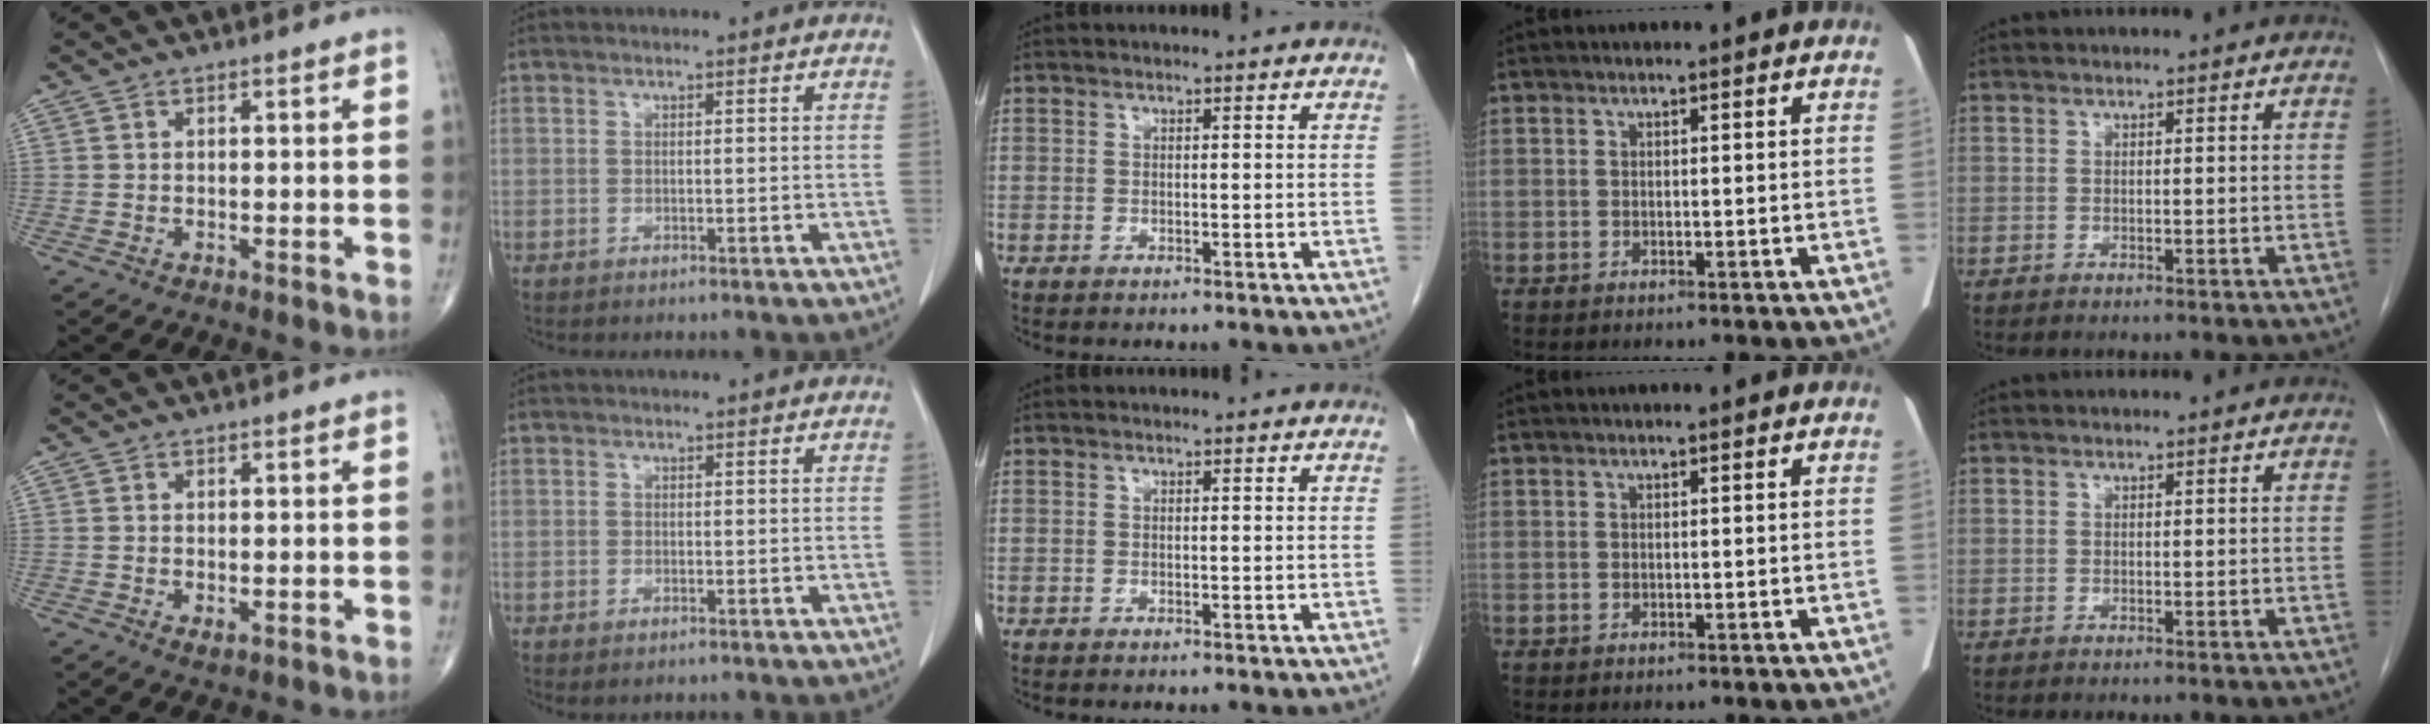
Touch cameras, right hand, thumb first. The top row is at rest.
{"thumb": {"total": 1.3, "force": [-0.2, 0.7, 1.1], "torque": [-0.019, -0.005, -0.001]}, "index": {"total": 0.9, "force": [-0.6, 0.2, 0.7], "torque": [-0.015, -0.002, -0.004]}}